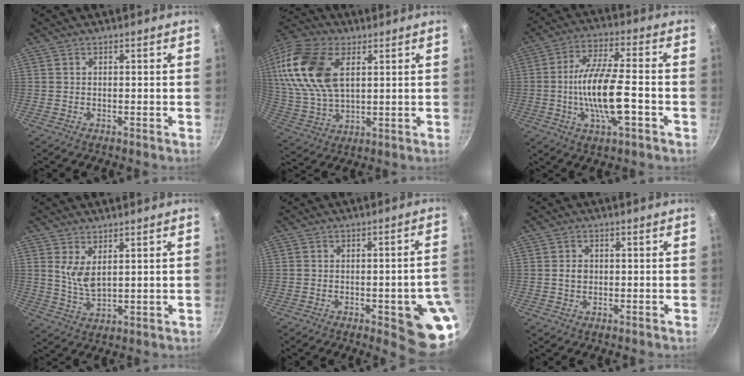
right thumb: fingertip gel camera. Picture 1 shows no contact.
{"total": 20.7, "force": [6.6, 12.3, 15.4], "torque": [-0.312, -0.005, 0.127]}
{"total": 14.2, "force": [-3.2, 4.5, 13.0], "torque": [-0.236, 0.021, -0.065]}
{"total": 5.5, "force": [2.4, 2.5, 4.3], "torque": [-0.075, -0.029, 0.053]}
{"total": 13.1, "force": [-4.1, 3.8, 11.8], "torque": [-0.102, 0.017, -0.050]}
{"total": 2.2, "force": [0.0, 1.8, 1.3], "torque": [-0.014, 0.005, -0.001]}